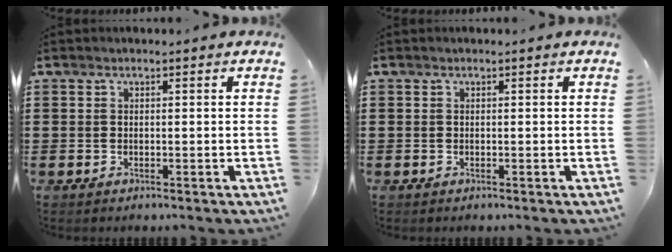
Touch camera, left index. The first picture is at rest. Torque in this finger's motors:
{"motor_torque": [0.00, 0.00, 0.00, 0.00]}